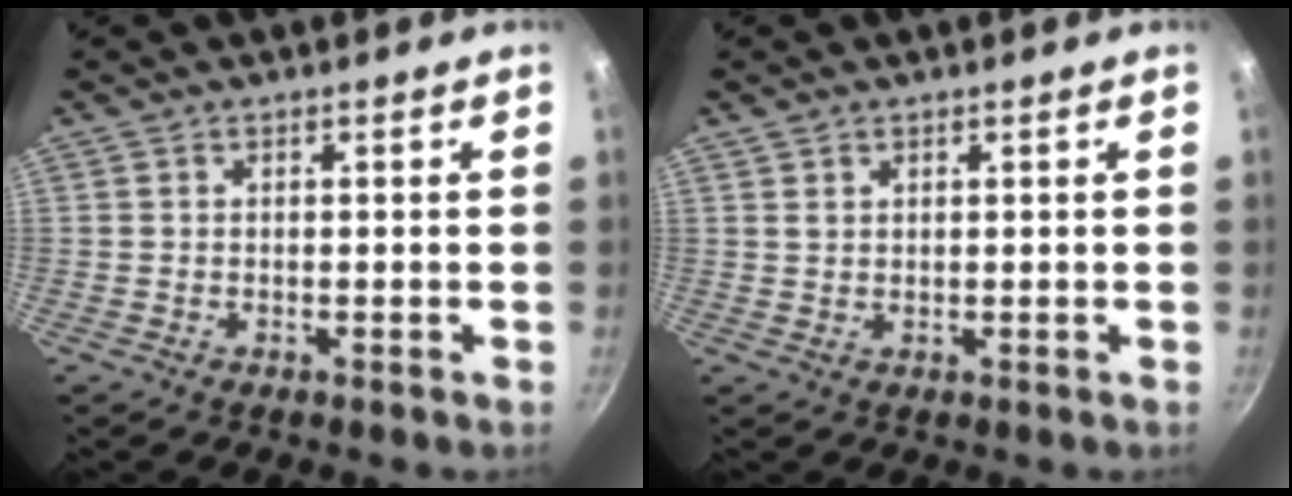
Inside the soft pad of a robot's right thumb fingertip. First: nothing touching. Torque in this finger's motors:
{"motor_torque": [0.33, -0.43, -0.41, 0.11, 0.10]}